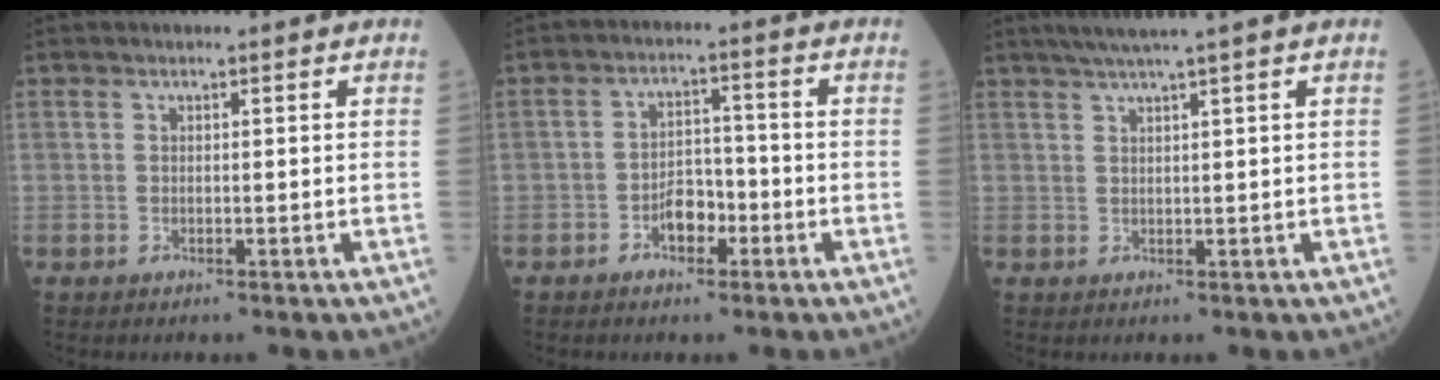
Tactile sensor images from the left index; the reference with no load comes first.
{"total": 4.5, "force": [-2.3, 2.5, 2.9], "torque": [-0.048, 0.010, -0.045]}
{"total": 4.2, "force": [3.0, -1.4, 2.6], "torque": [-0.044, 0.008, 0.056]}